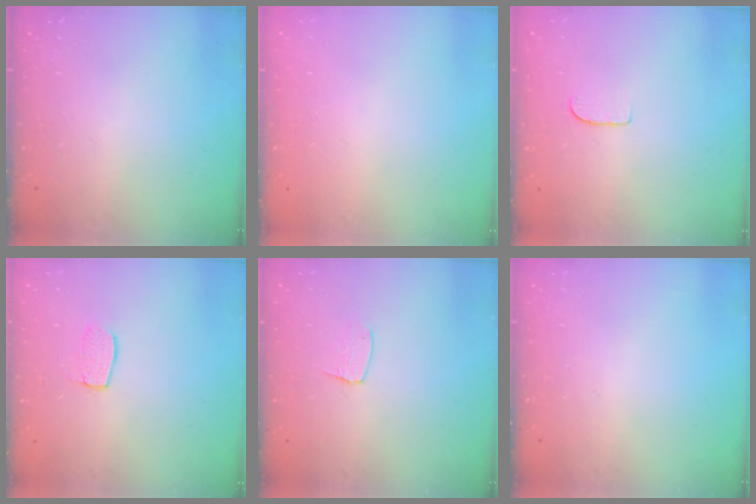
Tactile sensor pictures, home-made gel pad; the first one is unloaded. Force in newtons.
{"total": 0.0}
{"total": 4.9, "press": 4.9, "slide": 0.3}
{"total": 6.8, "press": 6.8, "slide": 0.4}
{"total": 4.7, "press": 4.7, "slide": 0.3}
{"total": 0.0}